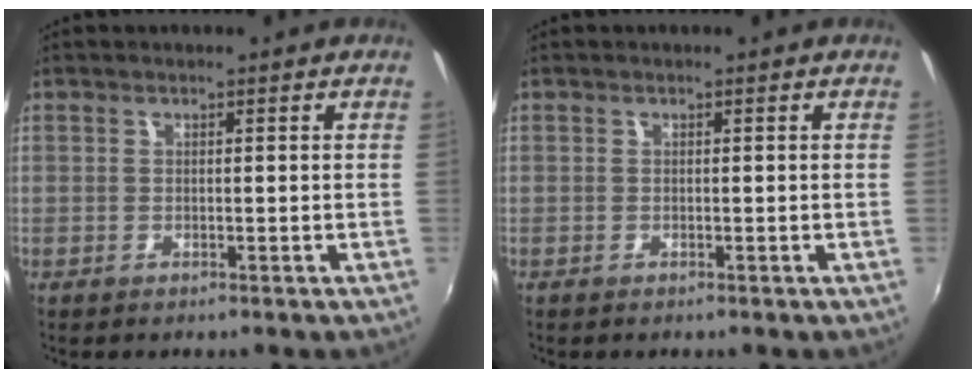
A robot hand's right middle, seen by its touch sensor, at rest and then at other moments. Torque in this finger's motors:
{"motor_torque": [0.12, 0.01, 0.04, 0.01]}